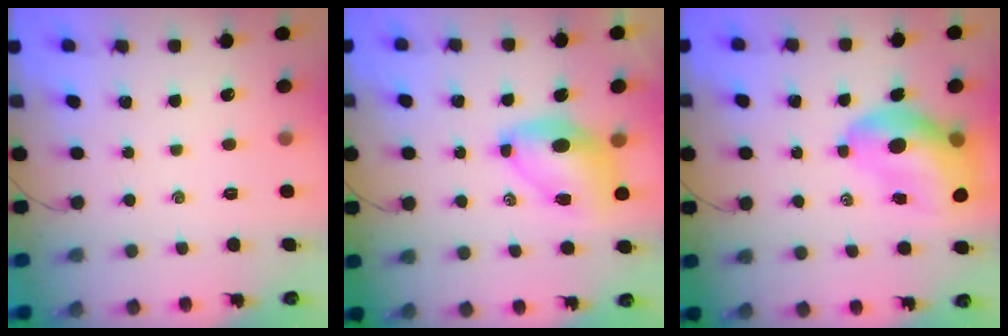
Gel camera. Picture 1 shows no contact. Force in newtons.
{"total": 8.7, "press": 8.4, "slide": 2.2}
{"total": 13.4, "press": 12.8, "slide": 3.9}